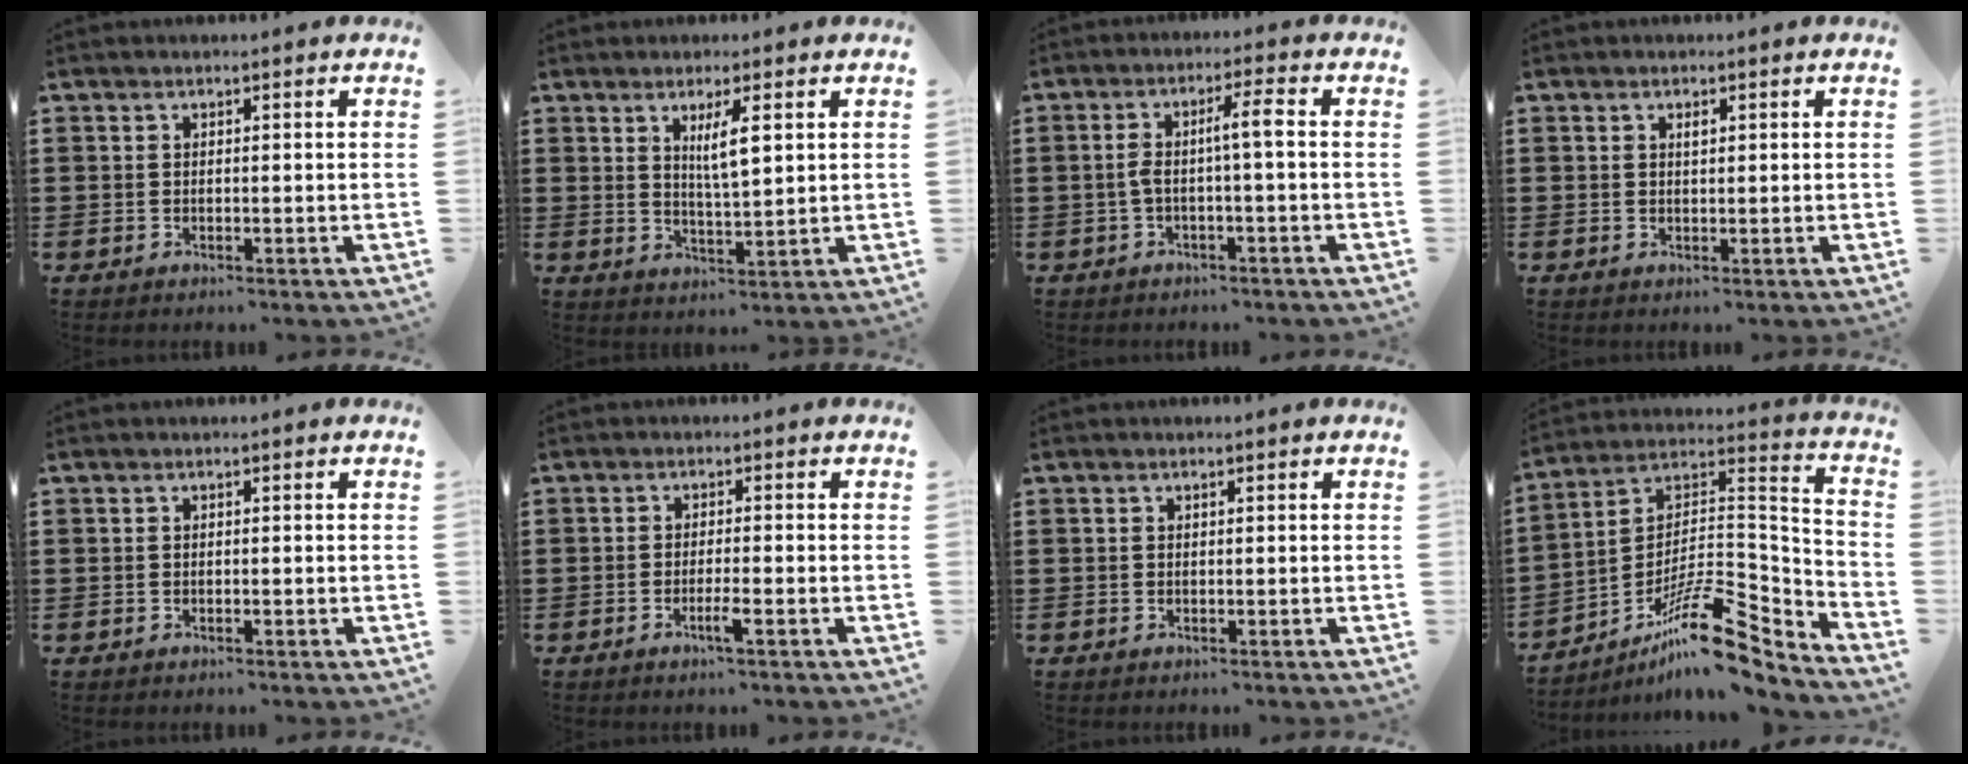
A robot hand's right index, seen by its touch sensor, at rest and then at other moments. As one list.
[{"total": 4.3, "force": [1.6, 0.9, 3.9], "torque": [-0.072, 0.002, 0.024]}, {"total": 4.4, "force": [-0.4, 0.3, 4.3], "torque": [-0.082, 0.005, -0.014]}, {"total": 0.9, "force": [0.3, 0.3, 0.8], "torque": [-0.016, 0.001, 0.006]}, {"total": 0.0}, {"total": 2.4, "force": [-1.3, 0.0, 2.0], "torque": [-0.032, -0.001, -0.025]}, {"total": 0.0}, {"total": 14.8, "force": [-10.3, 4.0, 9.8], "torque": [-0.150, 0.032, -0.188]}]